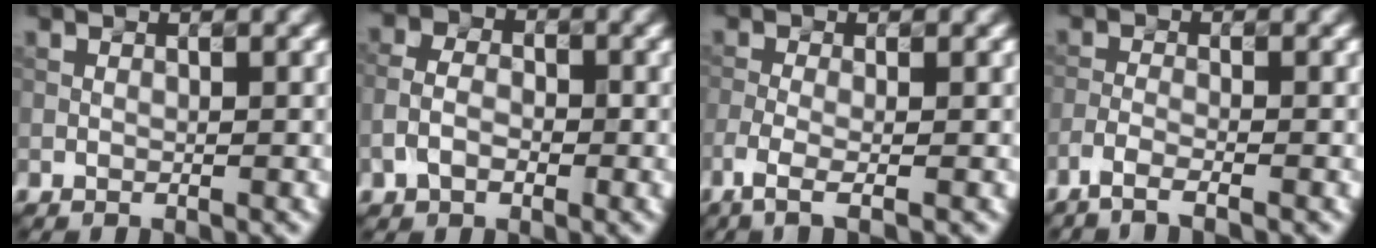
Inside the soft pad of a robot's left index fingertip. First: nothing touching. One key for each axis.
{"total": 3.0, "fx": -1.0, "fy": 2.2, "fz": 1.8, "tx": -0.039, "ty": 0.008, "tz": -0.024}
{"total": 3.2, "fx": -1.5, "fy": 1.1, "fz": 2.6, "tx": -0.053, "ty": -0.005, "tz": -0.038}
{"total": 2.4, "fx": -1.9, "fy": 0.5, "fz": 1.4, "tx": -0.031, "ty": 0.001, "tz": -0.046}